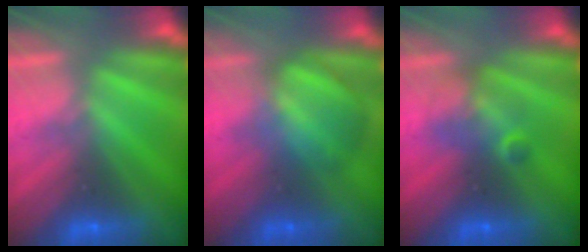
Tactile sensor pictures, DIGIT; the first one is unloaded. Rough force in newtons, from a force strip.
{"total": 2.8}
{"total": 2.4}